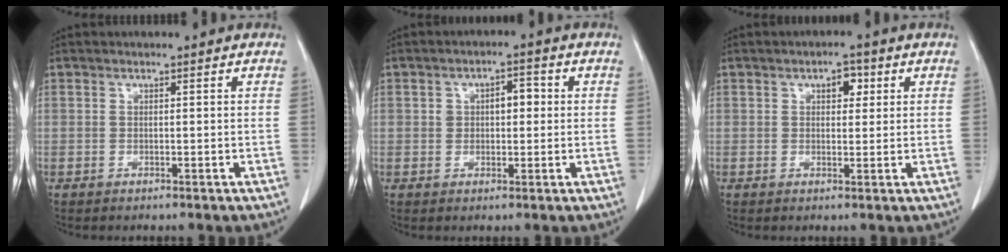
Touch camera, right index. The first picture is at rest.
{"total": 4.2, "force": [0.6, 2.4, 3.4], "torque": [-0.052, 0.020, 0.014]}
{"total": 2.9, "force": [1.2, 1.7, 2.1], "torque": [-0.032, 0.009, 0.016]}